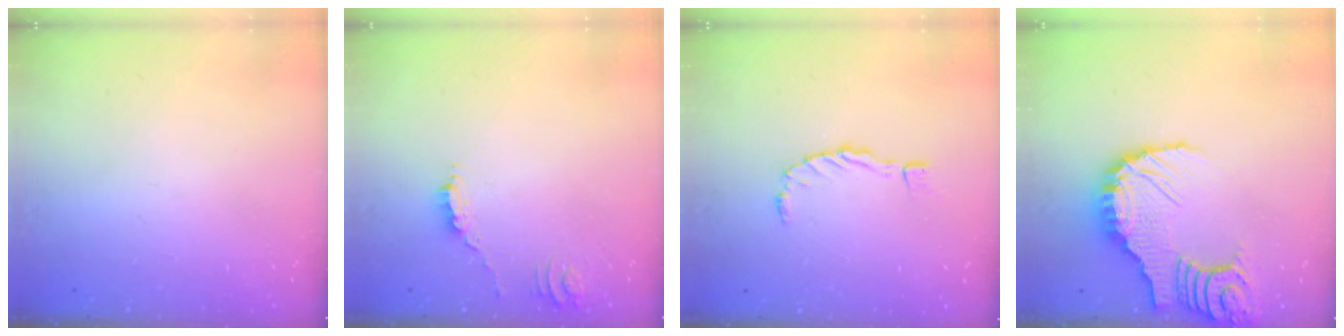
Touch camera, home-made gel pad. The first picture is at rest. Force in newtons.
{"total": 1.8, "press": 1.8, "slide": 0.1}
{"total": 0.0}
{"total": 11.8, "press": 11.7, "slide": 1.4}